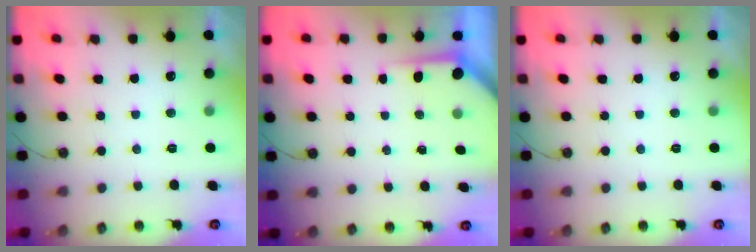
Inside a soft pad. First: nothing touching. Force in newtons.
{"total": 3.7, "press": 3.7, "slide": 0.4}
{"total": 0.5, "press": 0.4, "slide": 0.4}